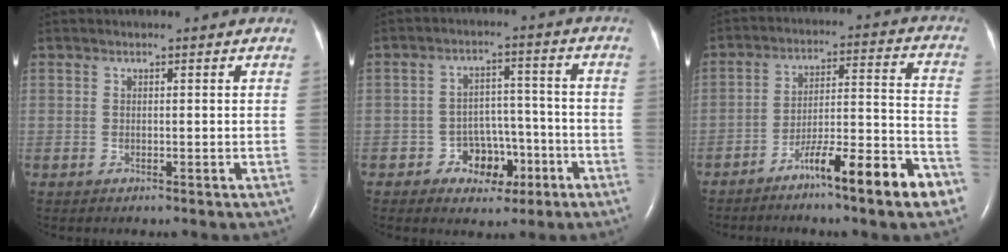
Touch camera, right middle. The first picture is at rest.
{"total": 6.4, "force": [-3.1, 4.6, 3.0], "torque": [-0.038, 0.026, -0.040]}
{"total": 12.7, "force": [-8.2, 0.7, 9.7], "torque": [-0.140, 0.011, -0.131]}